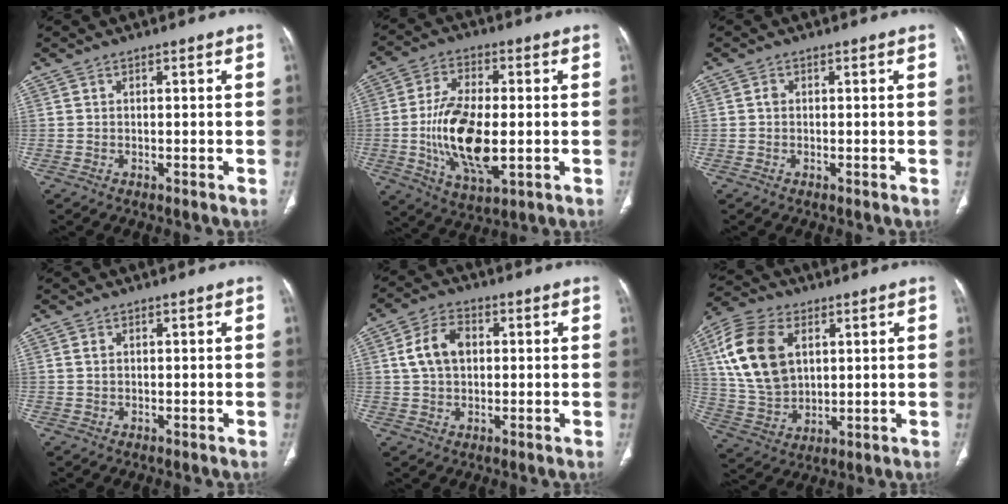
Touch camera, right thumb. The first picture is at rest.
{"total": 15.6, "force": [-1.8, 7.3, 13.6], "torque": [-0.256, -0.008, -0.027]}
{"total": 0.6, "force": [0.0, 0.5, 0.4], "torque": [-0.004, 0.002, -0.003]}
{"total": 1.2, "force": [0.3, 0.8, 0.8], "torque": [-0.016, 0.000, 0.009]}
{"total": 7.9, "force": [1.4, 5.3, 5.7], "torque": [-0.101, 0.012, 0.024]}
{"total": 16.6, "force": [4.8, 10.9, 11.6], "torque": [-0.223, -0.006, 0.101]}